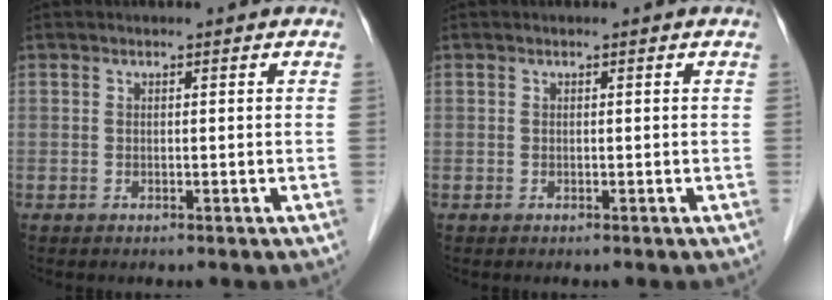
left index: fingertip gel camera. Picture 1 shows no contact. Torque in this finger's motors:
{"motor_torque": [-0.02, 0.02, 0.00, 0.00]}